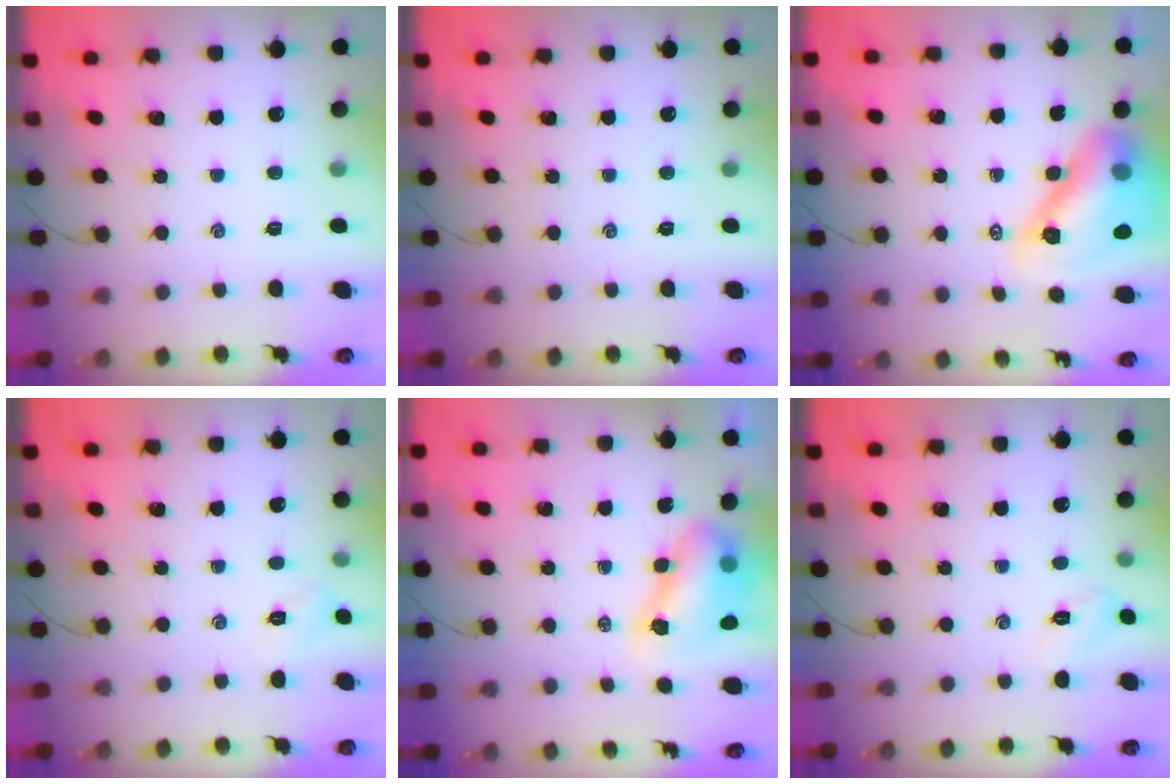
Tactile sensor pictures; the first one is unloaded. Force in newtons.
{"total": 0.0}
{"total": 16.0, "press": 15.4, "slide": 4.4}
{"total": 3.0, "press": 2.9, "slide": 0.8}
{"total": 8.5, "press": 8.2, "slide": 2.1}
{"total": 5.1, "press": 4.9, "slide": 1.4}